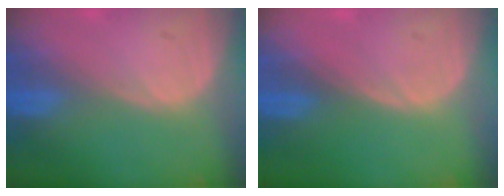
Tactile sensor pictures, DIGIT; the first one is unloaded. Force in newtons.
{"total": 0.0}